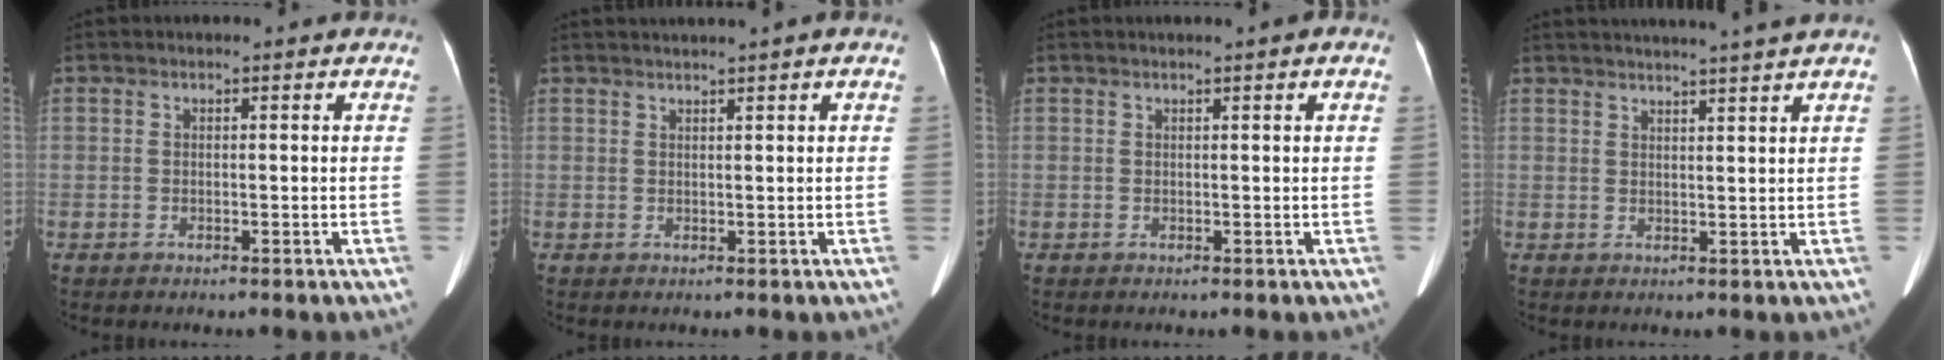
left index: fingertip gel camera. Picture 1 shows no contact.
{"total": 2.7, "force": [2.1, -0.8, 1.5], "torque": [-0.021, 0.019, 0.037]}
{"total": 1.0, "force": [0.5, -0.2, 0.8], "torque": [-0.016, 0.007, 0.007]}
{"total": 9.6, "force": [8.7, -1.7, 3.9], "torque": [-0.052, 0.004, 0.106]}